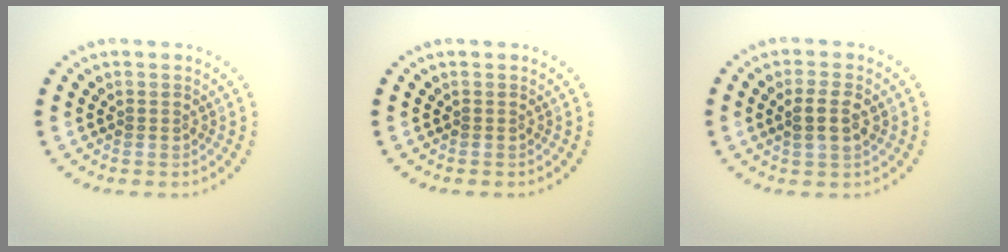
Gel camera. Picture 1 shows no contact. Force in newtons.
{"total": 0.0}
{"total": 2.5, "press": 2.4, "slide": 0.3}